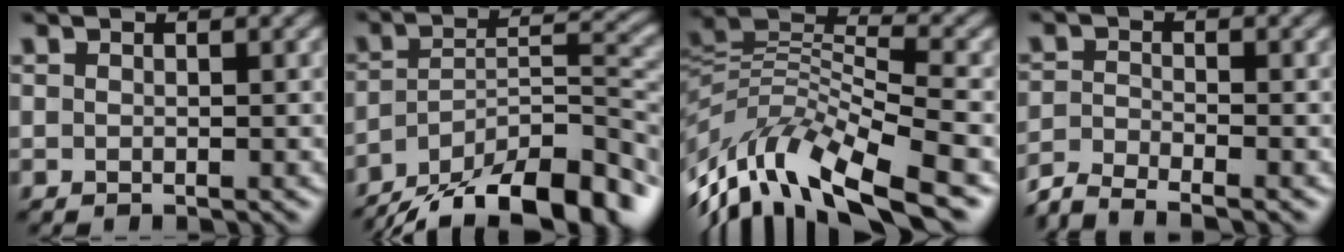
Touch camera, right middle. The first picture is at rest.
{"total": 13.6, "force": [-10.5, 4.4, 7.5], "torque": [-0.143, 0.011, -0.168]}
{"total": 9.8, "force": [-4.0, 3.7, 8.2], "torque": [-0.155, 0.014, -0.084]}
{"total": 3.7, "force": [-3.3, 0.7, 1.5], "torque": [-0.033, -0.005, -0.072]}